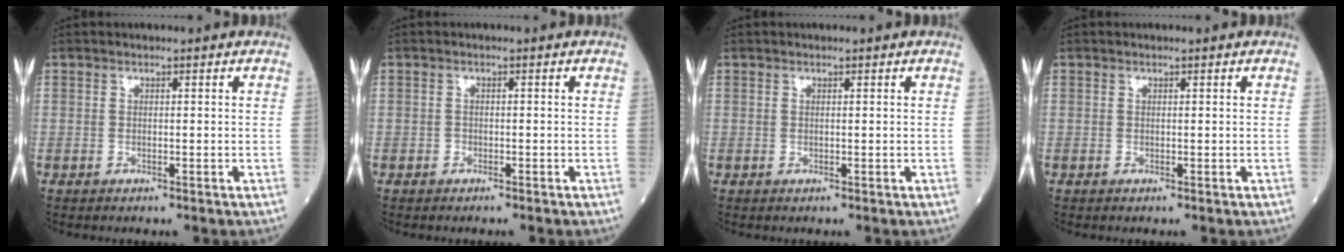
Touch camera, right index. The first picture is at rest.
{"total": 0.7, "force": [-0.6, 0.4, 0.1], "torque": [-0.004, 0.002, -0.010]}
{"total": 0.0}
{"total": 0.0}